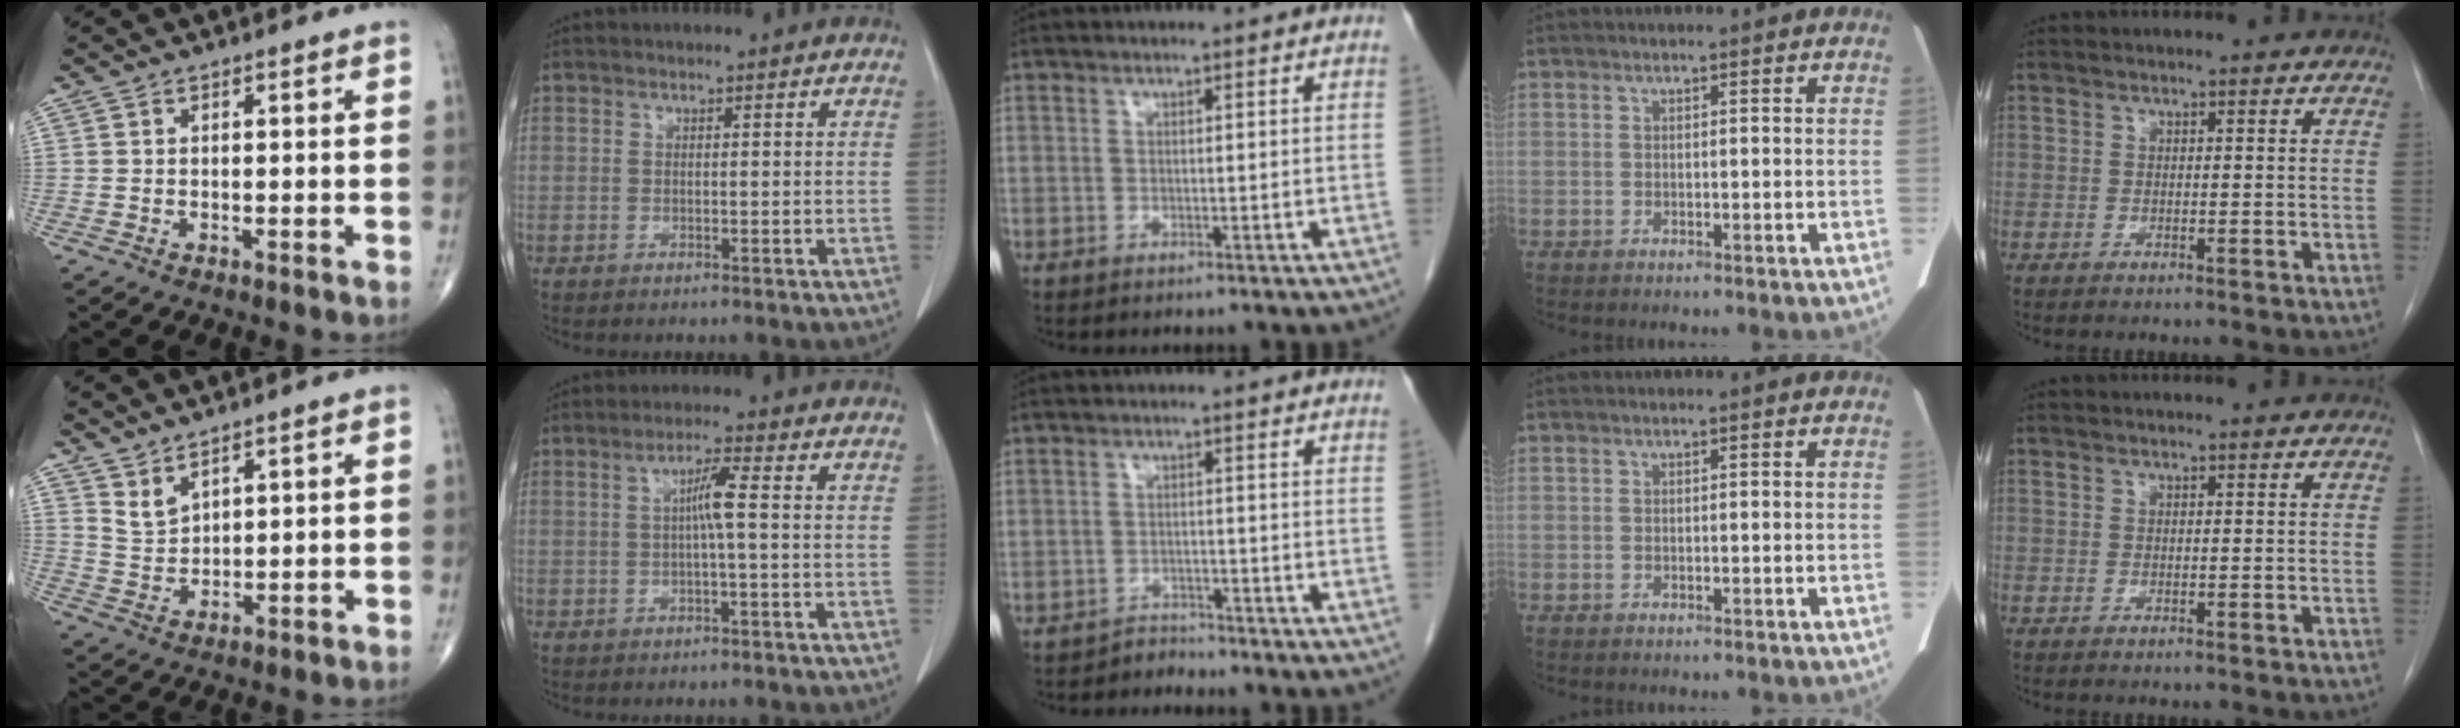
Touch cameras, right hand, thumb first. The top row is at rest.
{"thumb": {"total": 3.7, "force": [3.1, 1.1, 1.6], "torque": [-0.025, -0.030, 0.070]}, "index": {"total": 3.6, "force": [0.1, 0.0, 3.6], "torque": [-0.068, 0.008, 0.002]}, "middle": {"total": 2.0, "force": [-1.7, 0.4, -0.8], "torque": [0.019, -0.004, -0.030]}}